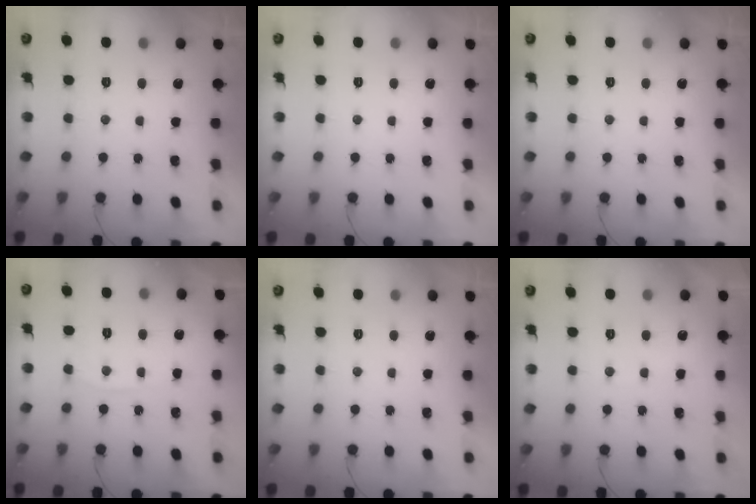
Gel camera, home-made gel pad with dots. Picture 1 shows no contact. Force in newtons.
{"total": 0.0}
{"total": 0.0}
{"total": 4.3, "press": 4.3, "slide": 0.2}
{"total": 0.0}
{"total": 3.1, "press": 3.0, "slide": 0.5}